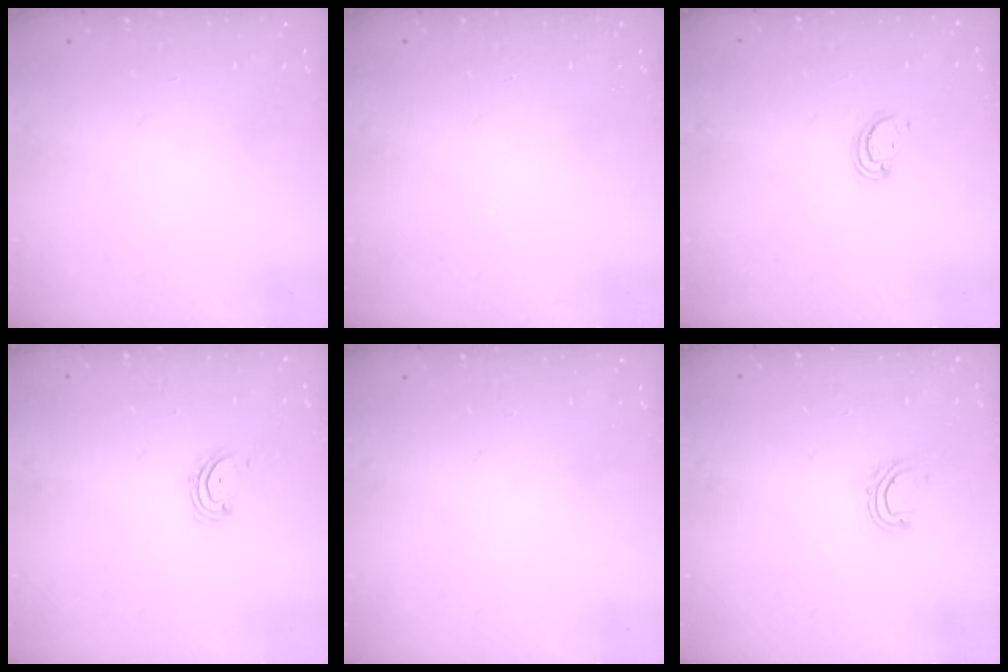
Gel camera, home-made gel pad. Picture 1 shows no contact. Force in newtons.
{"total": 0.0}
{"total": 2.6, "press": 2.6, "slide": 0.2}
{"total": 2.1, "press": 2.1, "slide": 0.3}
{"total": 0.0}
{"total": 5.8, "press": 5.7, "slide": 1.1}